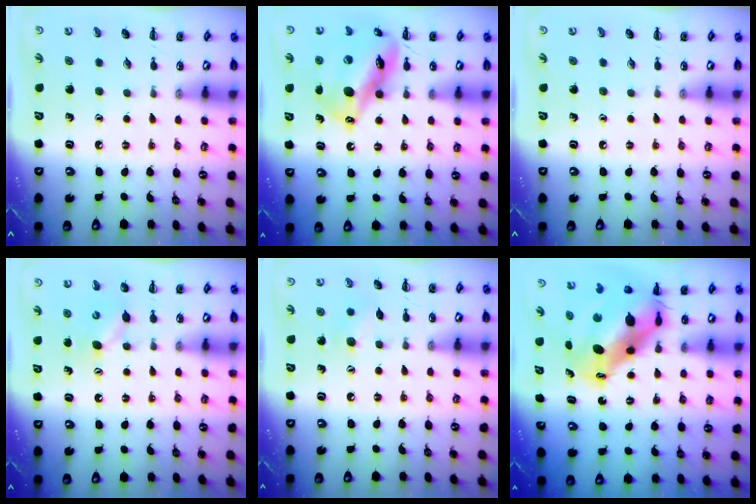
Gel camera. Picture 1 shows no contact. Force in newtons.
{"total": 15.2, "press": 14.7, "slide": 4.2}
{"total": 0.0}
{"total": 4.7, "press": 4.6, "slide": 1.1}
{"total": 5.6, "press": 5.5, "slide": 1.4}
{"total": 12.0, "press": 11.6, "slide": 2.8}